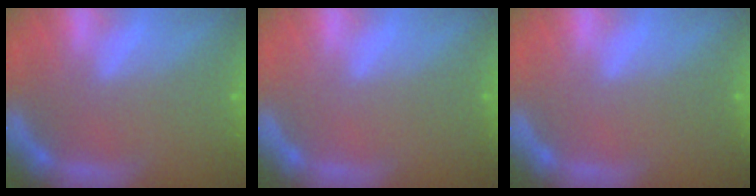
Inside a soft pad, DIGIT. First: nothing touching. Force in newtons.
{"total": 0.0}
{"total": 0.0}